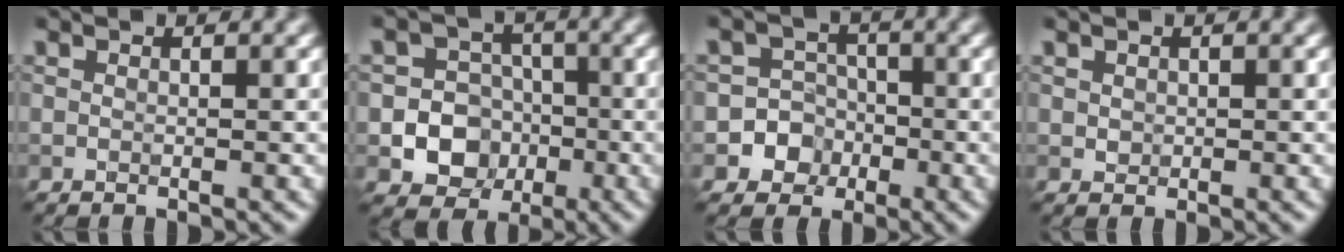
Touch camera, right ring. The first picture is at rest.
{"total": 7.7, "force": [-2.0, 7.0, 2.5], "torque": [-0.020, -0.001, -0.056]}
{"total": 6.0, "force": [-2.2, 5.5, 0.5], "torque": [0.014, 0.007, -0.057]}
{"total": 0.7, "force": [0.2, 0.7, 0.2], "torque": [-0.001, -0.003, 0.007]}